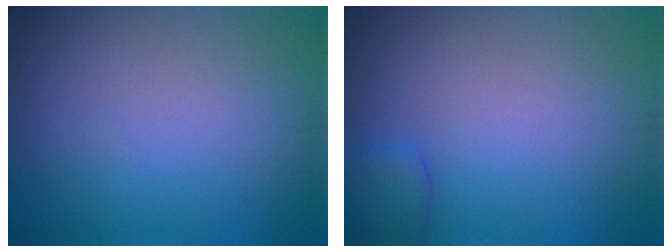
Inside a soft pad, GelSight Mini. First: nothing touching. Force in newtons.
{"total": 2.0, "press": 2.0, "slide": 0.1}